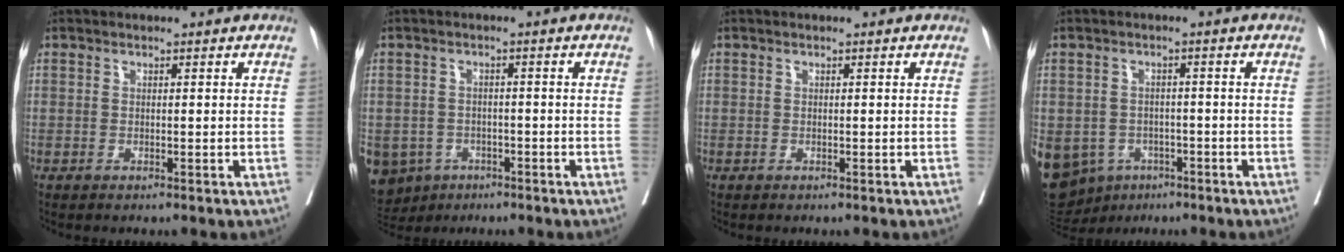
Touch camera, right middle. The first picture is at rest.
{"total": 10.0, "force": [-5.6, 7.9, 2.5], "torque": [-0.074, -0.005, -0.076]}
{"total": 0.0}
{"total": 19.0, "force": [-8.2, 15.5, 7.5], "torque": [-0.241, -0.001, -0.108]}